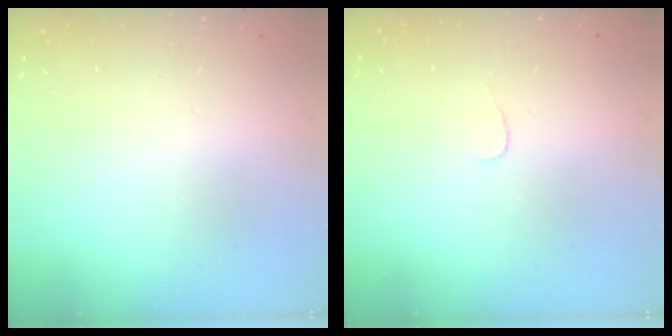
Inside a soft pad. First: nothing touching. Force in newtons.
{"total": 3.0, "press": 3.0, "slide": 0.2}